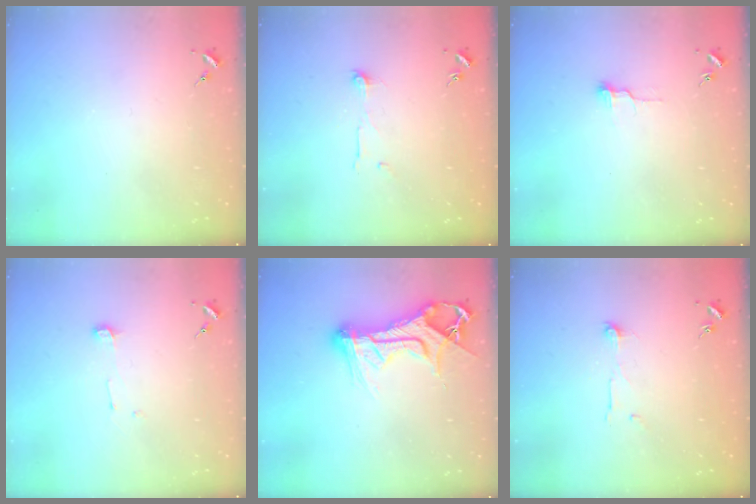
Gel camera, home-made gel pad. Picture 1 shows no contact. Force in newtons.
{"total": 4.3, "press": 4.3, "slide": 0.4}
{"total": 4.9, "press": 4.9, "slide": 0.4}
{"total": 3.8, "press": 3.8, "slide": 0.5}
{"total": 15.2, "press": 15.1, "slide": 1.4}
{"total": 4.3, "press": 4.3, "slide": 0.4}